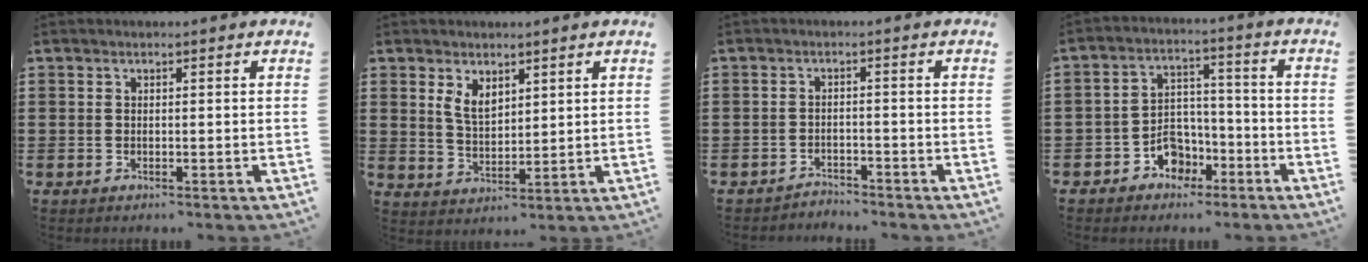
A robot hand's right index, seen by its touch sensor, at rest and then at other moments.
{"total": 4.0, "force": [2.2, 2.3, 2.4], "torque": [-0.055, 0.007, 0.041]}
{"total": 2.1, "force": [-2.1, 0.2, -0.1], "torque": [-0.006, 0.001, -0.045]}
{"total": 5.4, "force": [-3.0, 4.2, 1.4], "torque": [-0.033, 0.016, -0.054]}